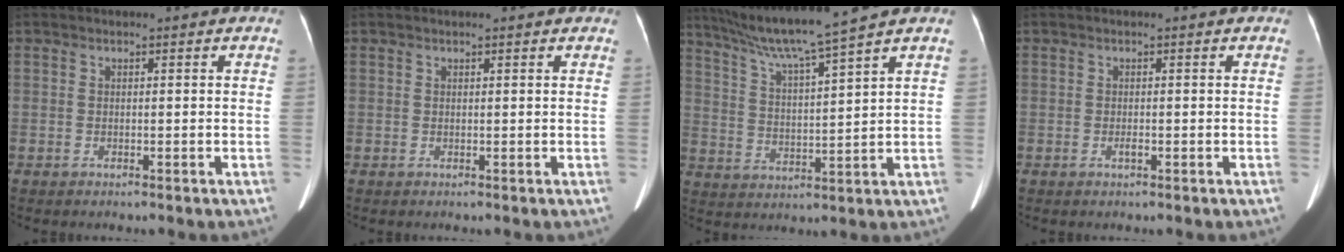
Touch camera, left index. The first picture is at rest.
{"total": 1.8, "force": [1.5, 0.3, 0.8], "torque": [-0.013, 0.016, 0.014]}
{"total": 10.8, "force": [9.0, -2.3, 5.5], "torque": [-0.098, 0.006, 0.163]}
{"total": 0.6, "force": [-0.3, 0.1, 0.5], "torque": [-0.013, -0.001, -0.005]}